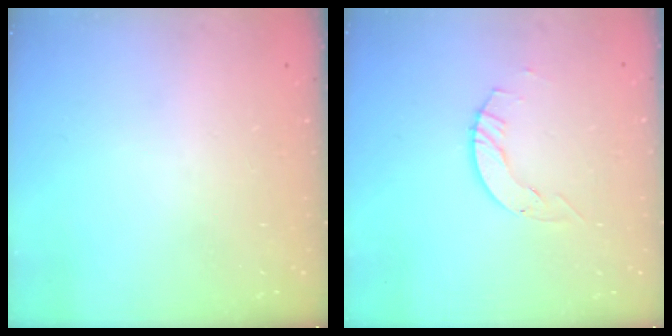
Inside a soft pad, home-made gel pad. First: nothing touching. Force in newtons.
{"total": 2.1, "press": 2.1, "slide": 0.3}